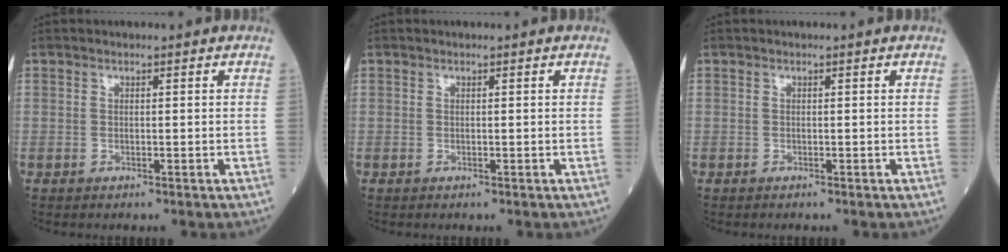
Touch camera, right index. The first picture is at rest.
{"total": 0.0}
{"total": 0.0}